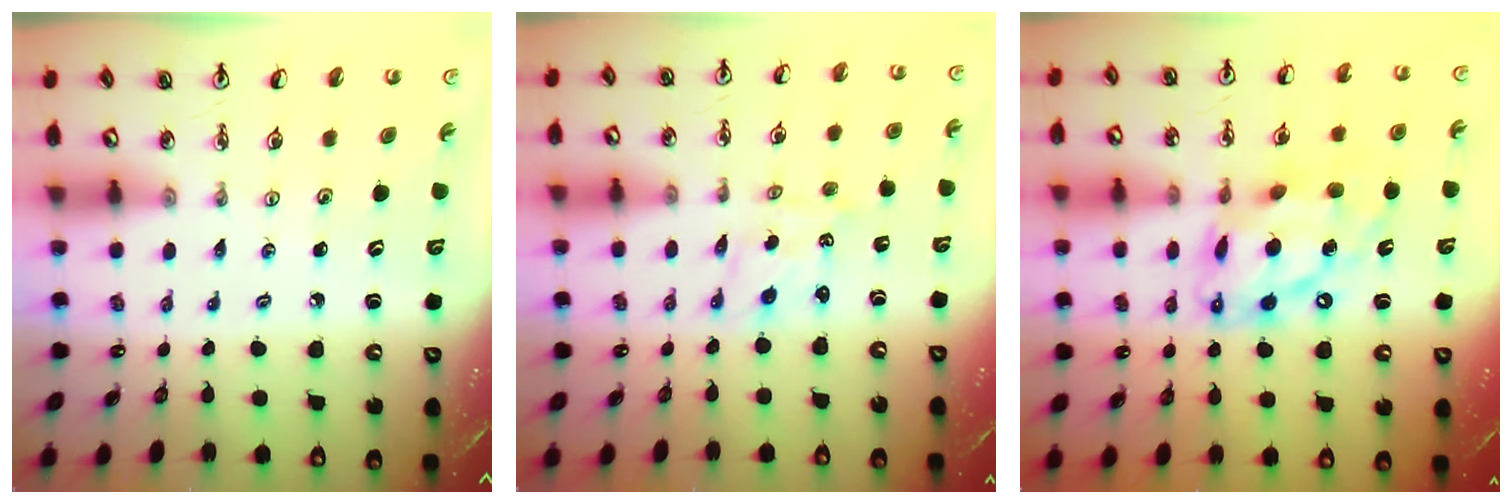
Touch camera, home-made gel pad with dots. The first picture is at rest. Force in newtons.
{"total": 0.0}
{"total": 16.2, "press": 16.1, "slide": 1.5}